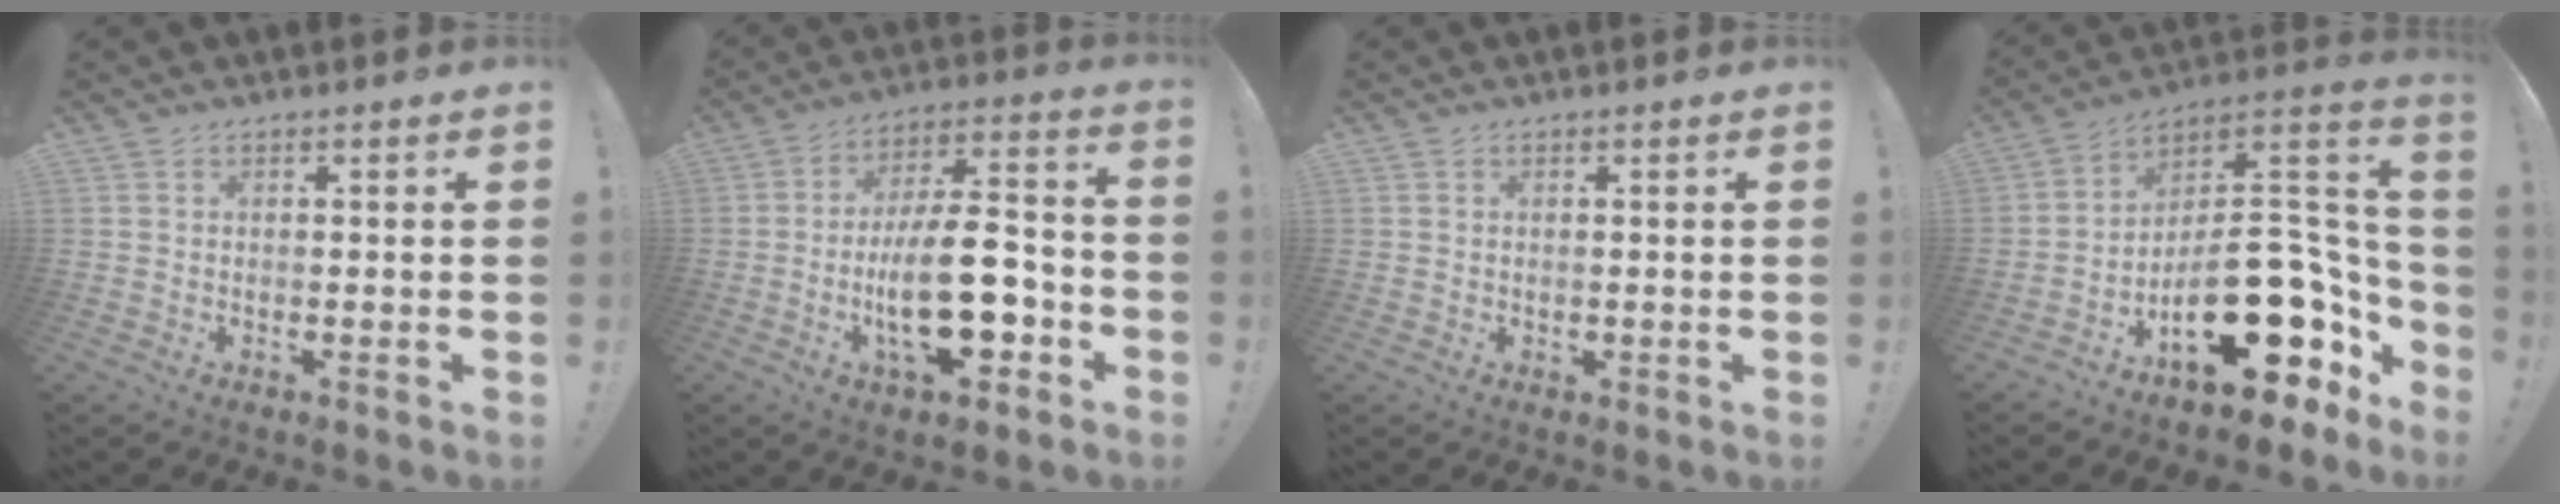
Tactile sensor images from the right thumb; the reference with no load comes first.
{"total": 20.2, "force": [-5.7, 8.4, 17.5], "torque": [-0.293, 0.024, -0.090]}
{"total": 0.6, "force": [0.2, 0.5, 0.1], "torque": [0.003, 0.000, 0.003]}
{"total": 23.2, "force": [-8.1, 12.6, 17.7], "torque": [-0.245, 0.046, -0.108]}